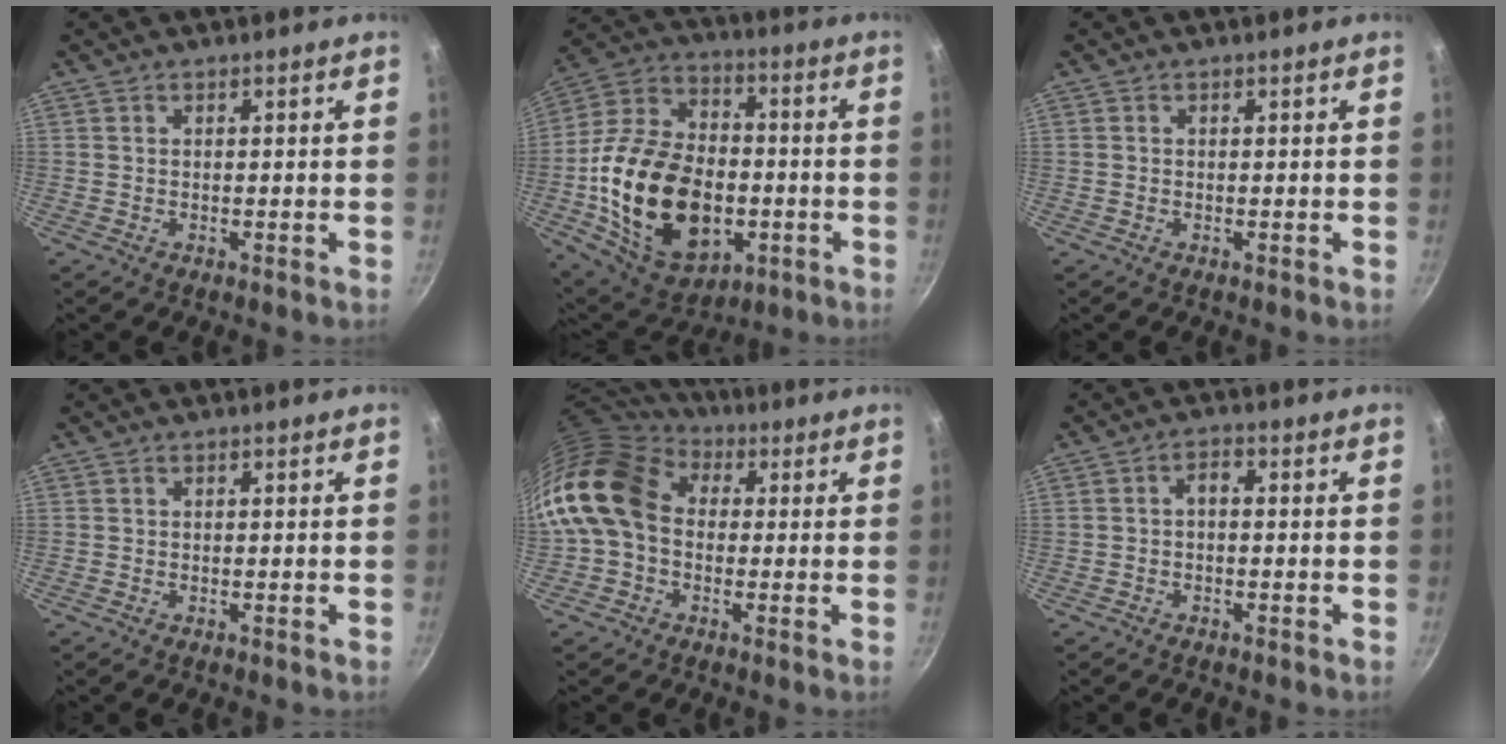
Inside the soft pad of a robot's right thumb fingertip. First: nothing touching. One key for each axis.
{"total": 26.9, "fx": -4.7, "fy": 17.6, "fz": 19.8, "tx": -0.336, "ty": 0.029, "tz": -0.072}
{"total": 0.0}
{"total": 0.0}
{"total": 14.9, "fx": 1.0, "fy": 11.4, "fz": 9.5, "tx": -0.161, "ty": 0.025, "tz": 0.000}
{"total": 2.3, "fx": -0.6, "fy": 1.3, "fz": 1.8, "tx": -0.030, "ty": 0.019, "tz": -0.012}